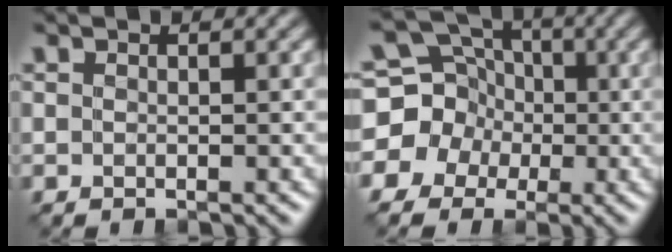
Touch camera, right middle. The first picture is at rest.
{"total": 8.0, "force": [-1.2, 7.6, 2.2], "torque": [-0.048, 0.023, -0.055]}